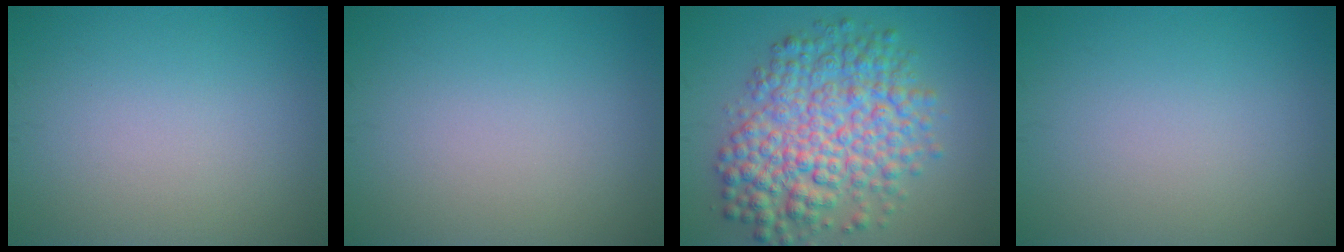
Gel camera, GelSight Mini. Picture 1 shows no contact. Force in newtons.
{"total": 0.0}
{"total": 8.7, "press": 8.7, "slide": 0.1}
{"total": 0.0}